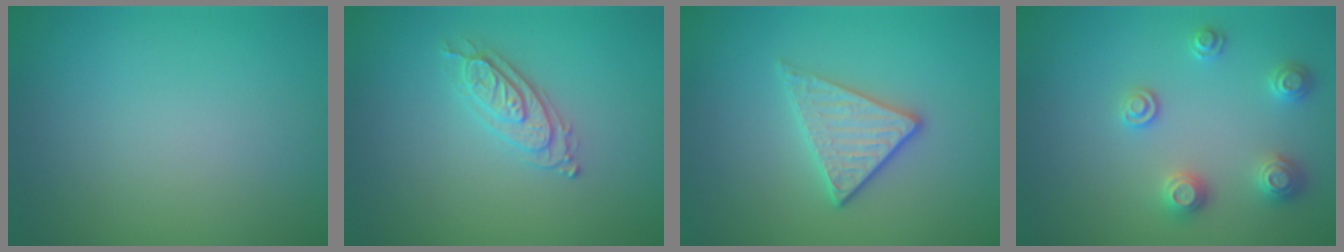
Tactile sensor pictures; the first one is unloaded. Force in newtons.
{"total": 2.2, "press": 2.2, "slide": 0.3}
{"total": 2.9, "press": 2.6, "slide": 1.2}
{"total": 2.6, "press": 2.6, "slide": 0.1}